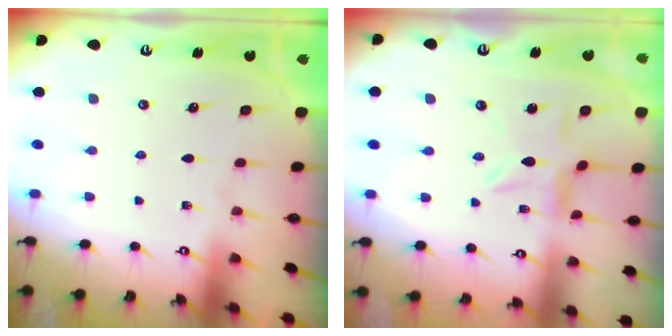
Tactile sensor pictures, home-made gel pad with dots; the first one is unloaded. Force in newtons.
{"total": 5.0, "press": 5.0, "slide": 0.5}